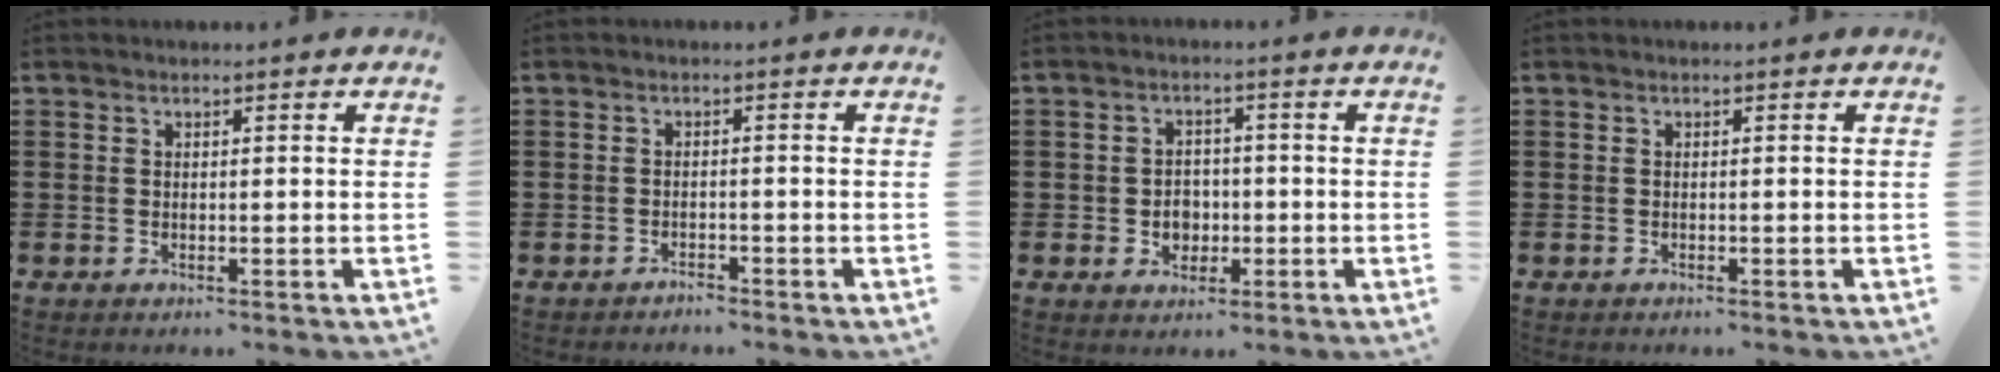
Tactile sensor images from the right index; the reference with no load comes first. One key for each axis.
{"total": 1.3, "fx": -1.3, "fy": 0.1, "fz": 0.0, "tx": -0.004, "ty": 0.003, "tz": -0.028}
{"total": 3.3, "fx": -0.8, "fy": 3.0, "fz": 1.3, "tx": -0.027, "ty": 0.002, "tz": -0.020}
{"total": 0.0}